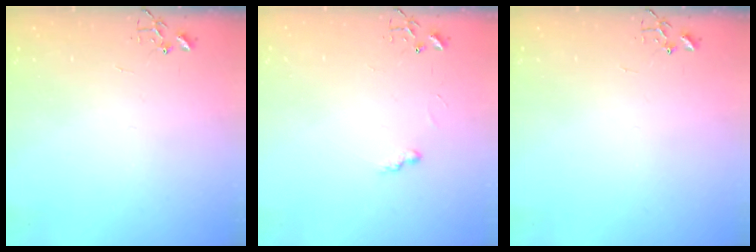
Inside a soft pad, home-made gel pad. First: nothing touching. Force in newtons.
{"total": 4.3, "press": 4.2, "slide": 0.6}
{"total": 0.0}